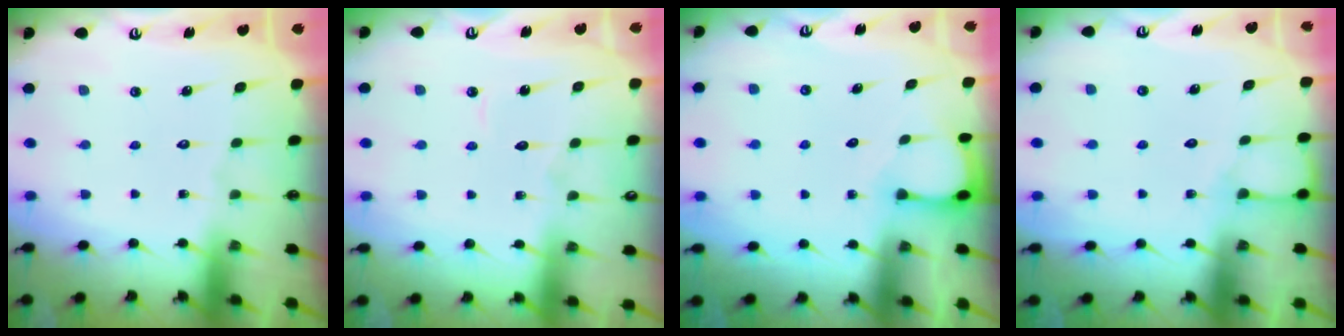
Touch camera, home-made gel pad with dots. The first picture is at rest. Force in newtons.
{"total": 3.2, "press": 3.2, "slide": 0.3}
{"total": 1.8, "press": 1.8, "slide": 0.1}
{"total": 3.8, "press": 3.8, "slide": 0.4}